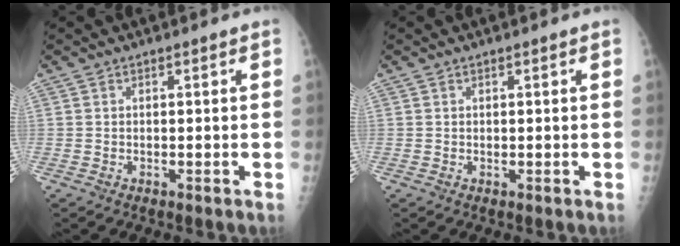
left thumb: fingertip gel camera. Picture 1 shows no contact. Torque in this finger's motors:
{"motor_torque": [-0.01, -0.02, 0.01, -0.01, 0.00]}